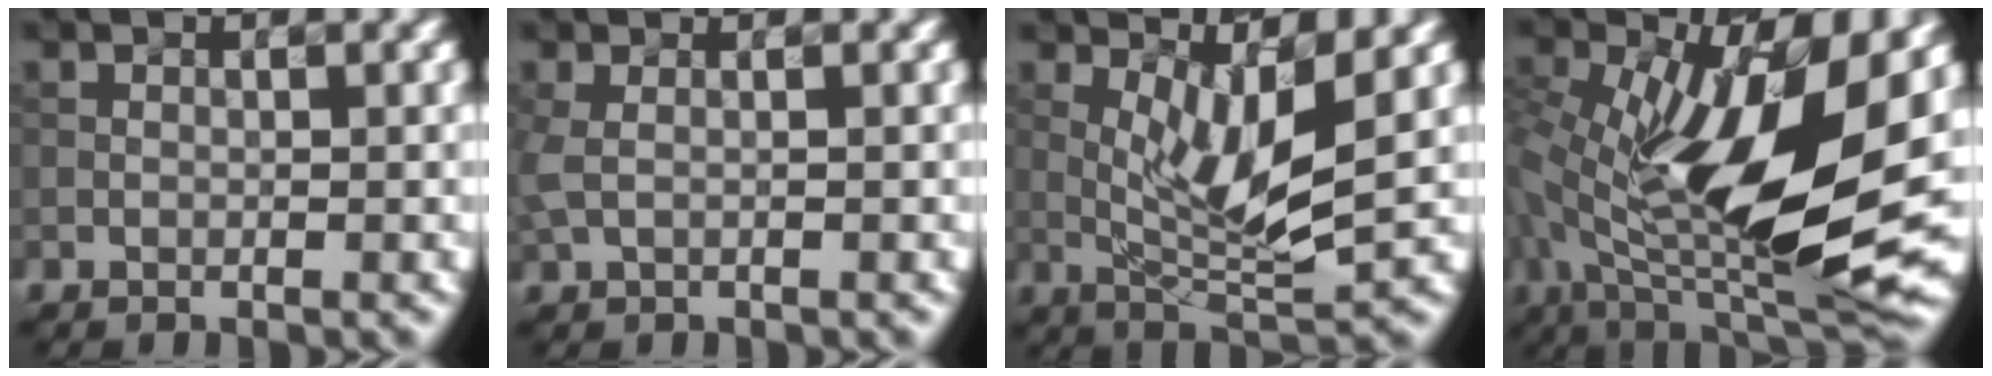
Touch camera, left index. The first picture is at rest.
{"total": 1.4, "force": [0.4, 0.5, 1.3], "torque": [-0.033, 0.006, 0.003]}
{"total": 5.7, "force": [1.2, 1.4, 5.4], "torque": [-0.103, -0.010, 0.028]}
{"total": 13.6, "force": [1.1, 5.2, 12.5], "torque": [-0.217, -0.014, 0.014]}